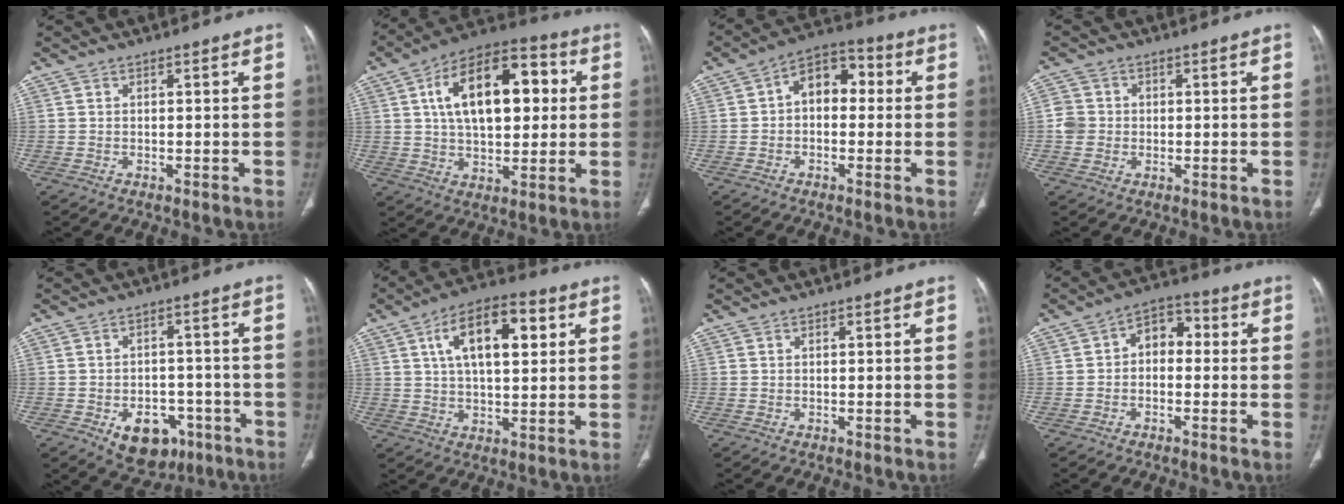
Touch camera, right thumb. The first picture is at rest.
{"total": 20.1, "force": [4.2, 11.0, 16.3], "torque": [-0.231, 0.018, 0.061]}
{"total": 8.8, "force": [0.6, 5.9, 6.5], "torque": [-0.069, 0.031, -0.006]}
{"total": 4.0, "force": [-0.3, 3.8, 1.3], "torque": [-0.012, 0.007, -0.008]}
{"total": 10.4, "force": [-4.9, 7.1, 5.8], "torque": [-0.046, 0.026, -0.059]}
{"total": 14.1, "force": [4.4, 6.7, 11.6], "torque": [-0.174, 0.005, 0.067]}
{"total": 0.0}
{"total": 6.4, "force": [-0.2, 4.5, 4.6], "torque": [-0.047, 0.028, -0.019]}